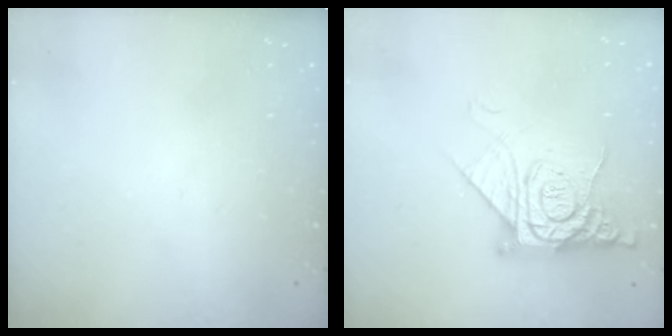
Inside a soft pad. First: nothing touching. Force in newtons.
{"total": 13.7, "press": 13.6, "slide": 1.5}